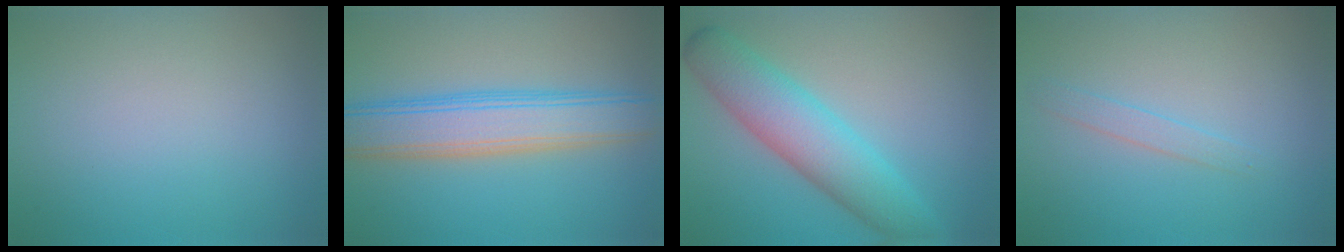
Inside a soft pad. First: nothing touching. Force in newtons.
{"total": 7.0, "press": 7.0, "slide": 0.3}
{"total": 6.4, "press": 6.4, "slide": 0.2}
{"total": 1.2, "press": 1.2, "slide": 0.1}